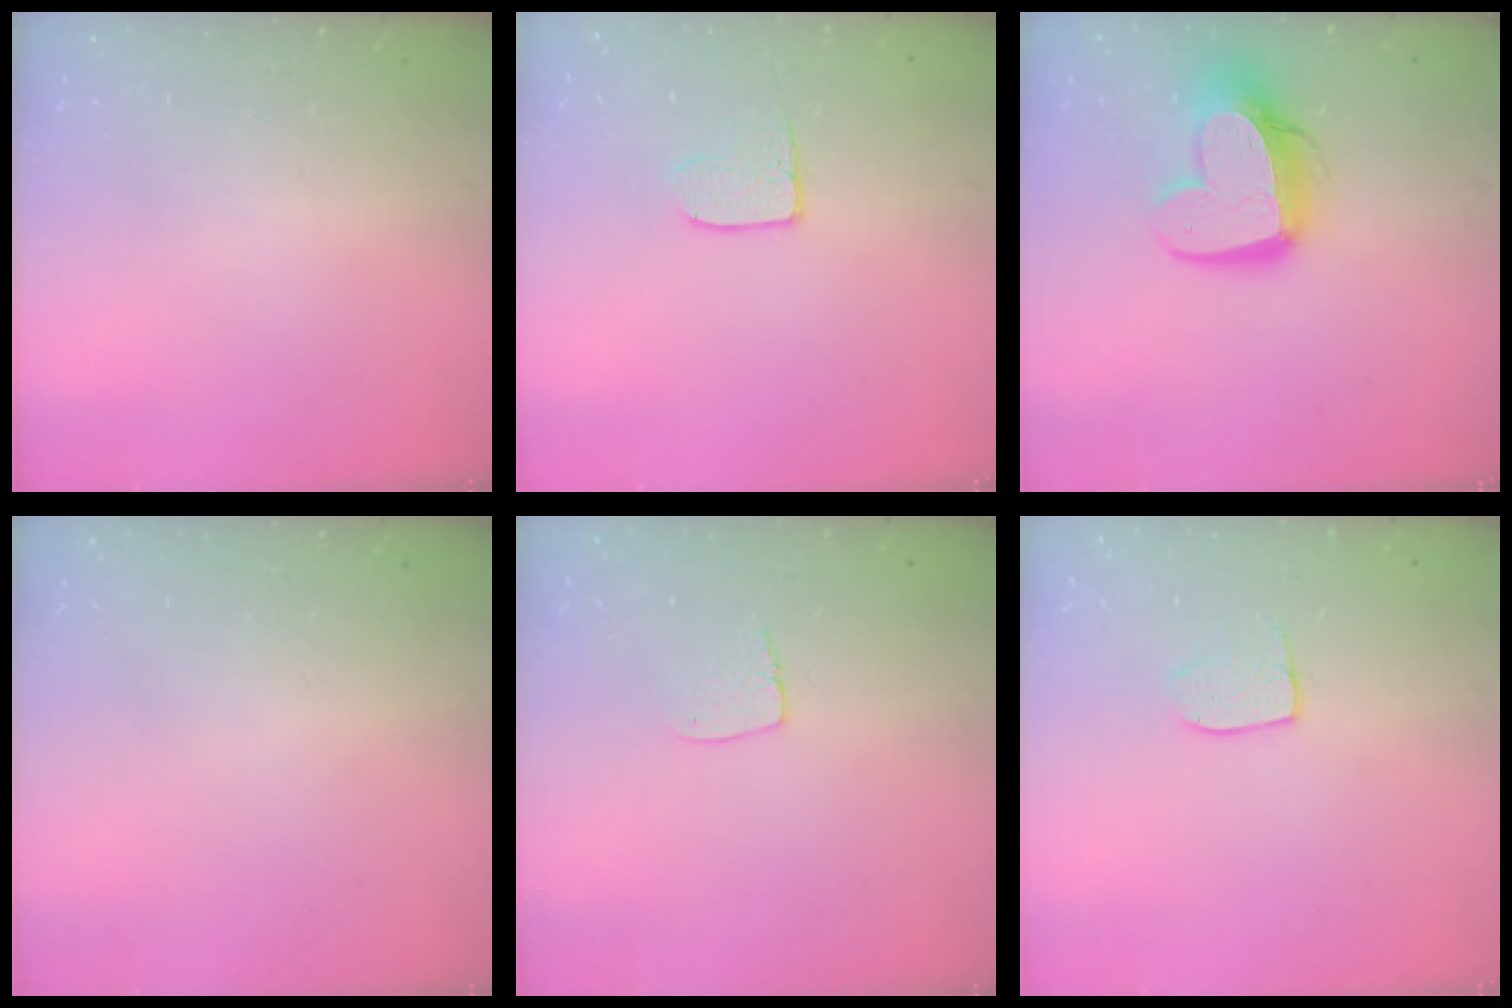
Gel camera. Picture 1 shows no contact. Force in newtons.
{"total": 6.3, "press": 6.2, "slide": 0.5}
{"total": 14.6, "press": 14.6, "slide": 1.4}
{"total": 0.0}
{"total": 5.6, "press": 5.6, "slide": 0.4}
{"total": 6.3, "press": 6.3, "slide": 0.2}